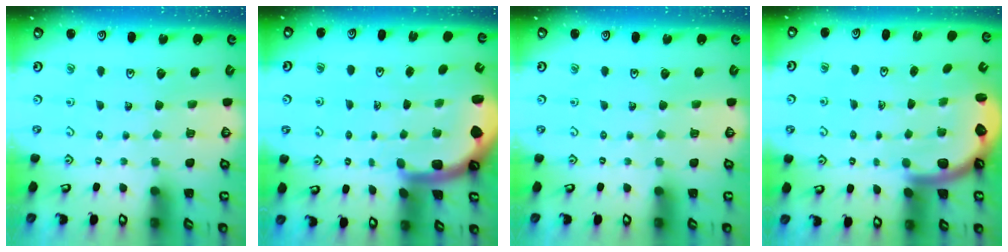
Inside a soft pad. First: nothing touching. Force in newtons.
{"total": 2.3, "press": 2.3, "slide": 0.5}
{"total": 0.0}
{"total": 2.8, "press": 2.8, "slide": 0.5}